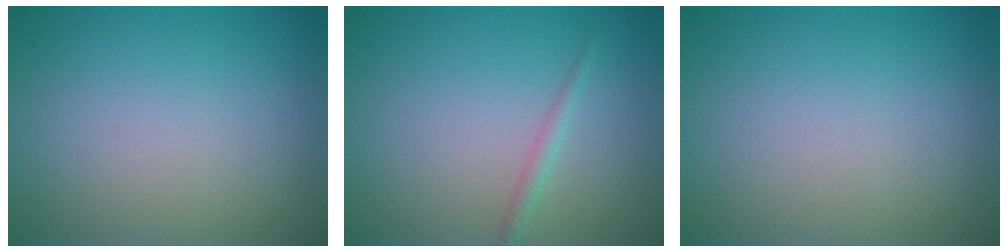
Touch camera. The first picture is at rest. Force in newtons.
{"total": 1.0, "press": 1.0, "slide": 0.1}
{"total": 0.0}